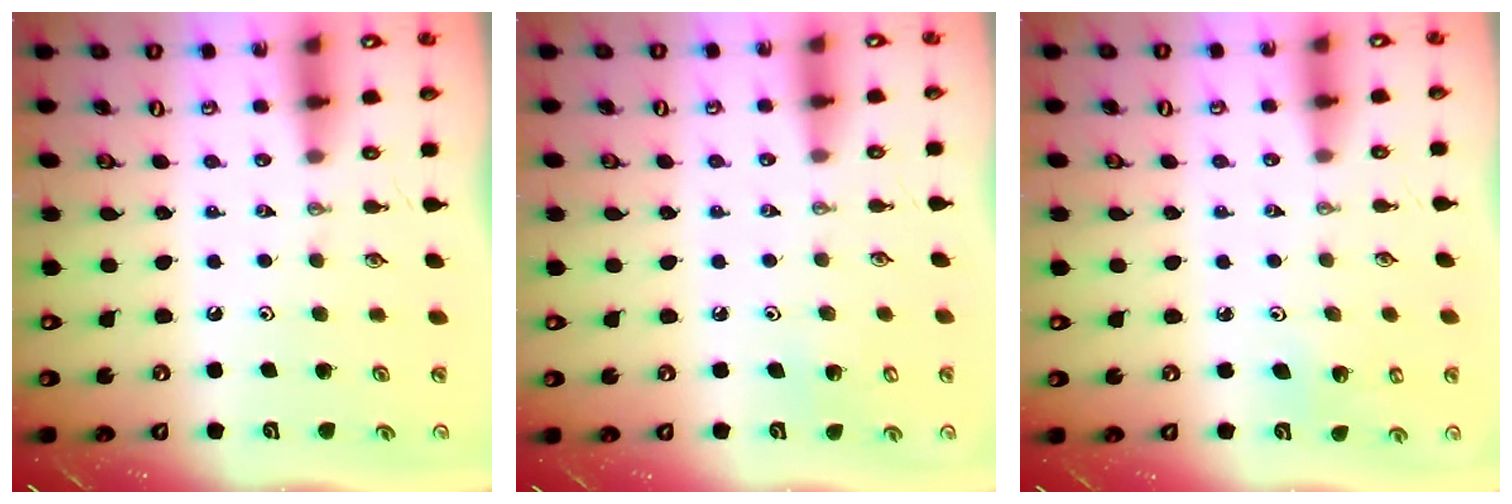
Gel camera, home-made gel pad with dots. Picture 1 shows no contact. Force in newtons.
{"total": 3.4, "press": 3.4, "slide": 0.4}
{"total": 4.0, "press": 3.9, "slide": 0.9}